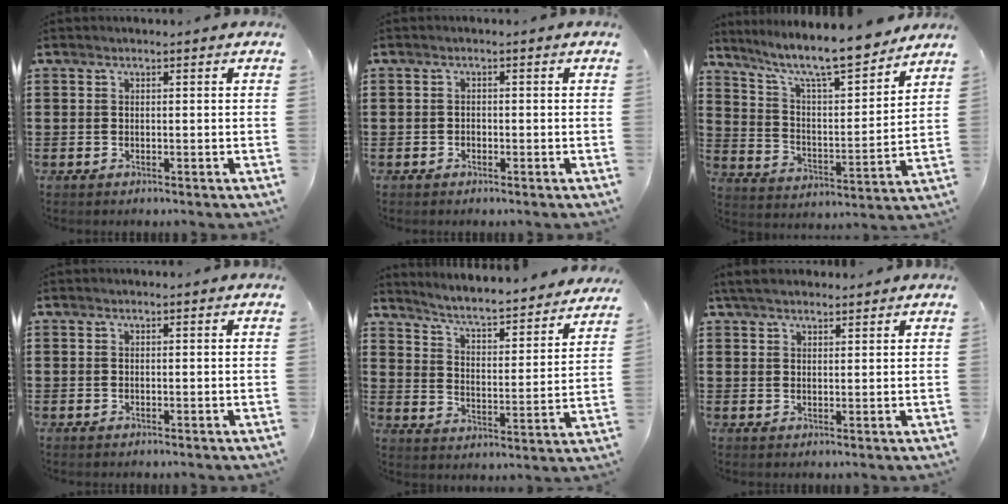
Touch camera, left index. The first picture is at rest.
{"total": 0.8, "force": [-0.7, 0.4, 0.1], "torque": [-0.006, 0.001, -0.016]}
{"total": 9.7, "force": [8.3, 0.9, 4.9], "torque": [-0.120, -0.053, 0.138]}
{"total": 0.0}
{"total": 4.4, "force": [4.1, -0.2, 1.6], "torque": [-0.053, -0.041, 0.059]}
{"total": 3.1, "force": [2.6, 0.9, 1.5], "torque": [-0.035, 0.004, 0.049]}